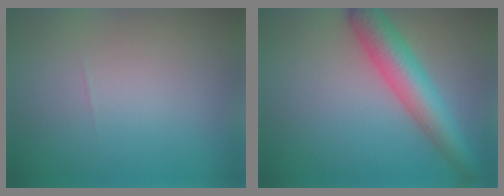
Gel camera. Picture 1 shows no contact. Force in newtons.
{"total": 5.7, "press": 5.7, "slide": 0.1}